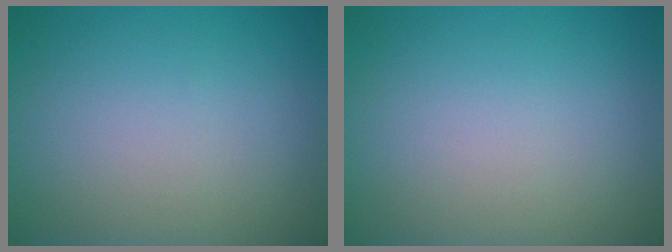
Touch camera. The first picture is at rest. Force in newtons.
{"total": 0.0}